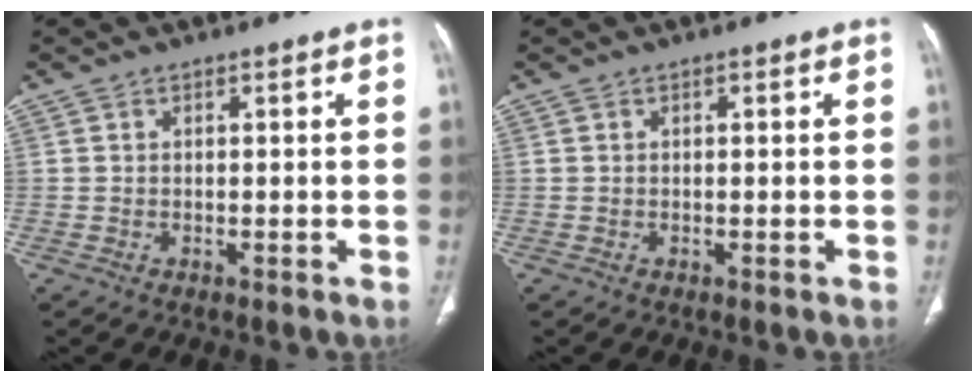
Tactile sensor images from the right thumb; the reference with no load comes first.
{"total": 0.7, "force": [0.3, 0.3, 0.6], "torque": [-0.013, 0.001, 0.004]}